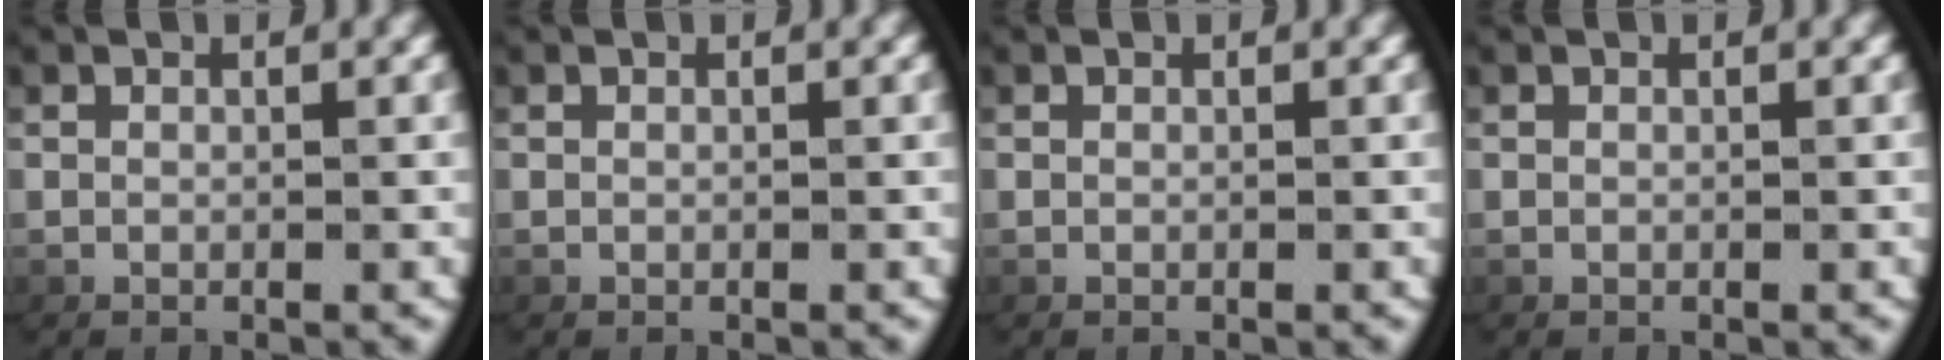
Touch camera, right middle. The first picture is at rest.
{"total": 0.0}
{"total": 0.0}
{"total": 0.0}